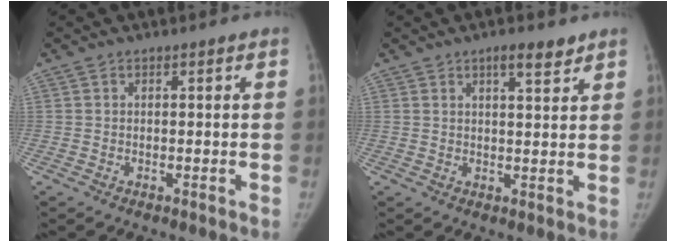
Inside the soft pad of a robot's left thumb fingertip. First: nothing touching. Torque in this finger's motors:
{"motor_torque": [0.15, -0.13, 0.65, -0.06, 0.00]}